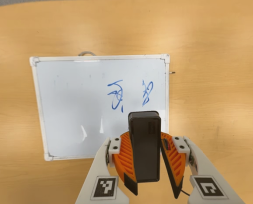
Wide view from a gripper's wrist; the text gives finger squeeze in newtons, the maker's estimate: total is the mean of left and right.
{"total": 9.0, "left": 9.5, "right": 8.5}